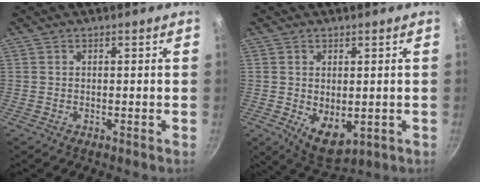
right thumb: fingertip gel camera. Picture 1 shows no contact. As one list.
[{"total": 7.0, "force": [-0.6, 4.2, 5.6], "torque": [-0.070, -0.020, 0.007]}]